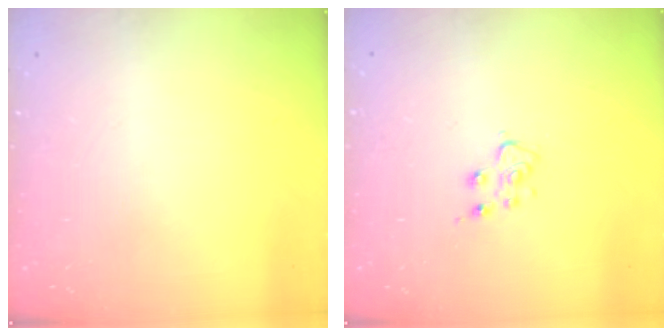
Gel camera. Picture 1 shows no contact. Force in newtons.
{"total": 6.2, "press": 6.1, "slide": 0.8}